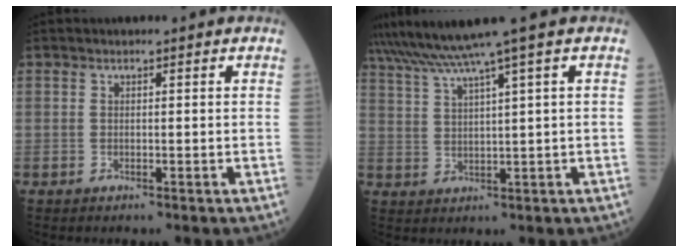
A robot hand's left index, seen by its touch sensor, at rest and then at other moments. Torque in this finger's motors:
{"motor_torque": [0.05, -0.66, -0.18, 0.13]}